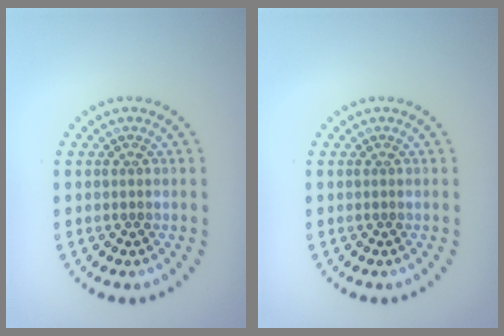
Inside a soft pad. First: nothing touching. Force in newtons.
{"total": 0.0}